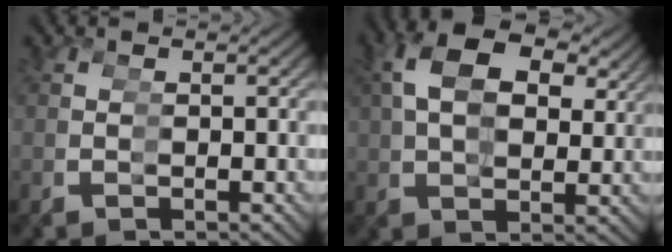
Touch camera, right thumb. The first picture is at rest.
{"total": 4.6, "force": [3.2, 2.3, 2.3], "torque": [-0.038, 0.017, 0.049]}